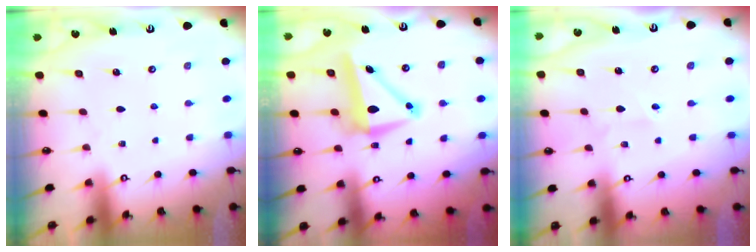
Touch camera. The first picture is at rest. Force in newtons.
{"total": 8.8, "press": 8.5, "slide": 1.9}
{"total": 2.3, "press": 2.0, "slide": 1.0}